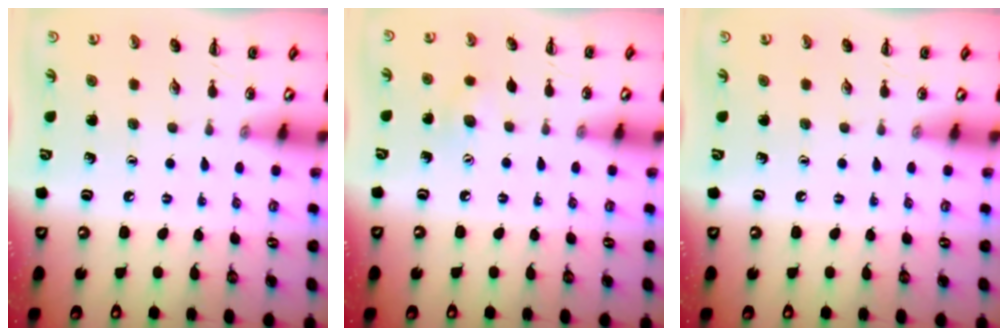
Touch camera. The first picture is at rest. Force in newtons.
{"total": 5.9, "press": 5.7, "slide": 1.2}
{"total": 0.0}